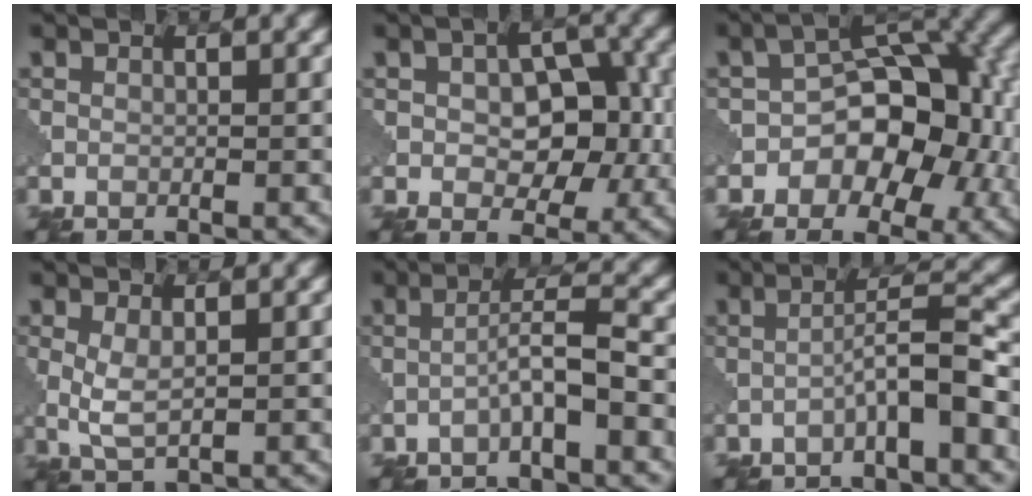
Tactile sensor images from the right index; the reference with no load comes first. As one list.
[{"total": 6.6, "force": [0.0, 4.0, 5.3], "torque": [-0.078, -0.003, 0.000]}, {"total": 10.4, "force": [-2.0, 6.7, 7.7], "torque": [-0.081, 0.010, -0.040]}, {"total": 2.6, "force": [0.2, 1.0, 2.4], "torque": [-0.057, -0.001, 0.005]}, {"total": 3.5, "force": [-1.4, 0.3, 3.2], "torque": [-0.057, 0.017, -0.033]}, {"total": 4.3, "force": [-1.9, 0.3, 3.8], "torque": [-0.064, 0.022, -0.040]}]